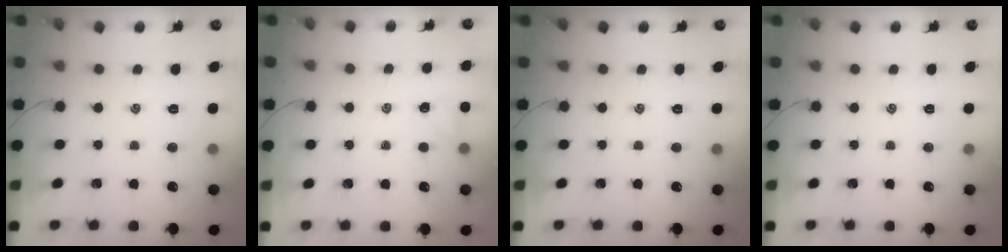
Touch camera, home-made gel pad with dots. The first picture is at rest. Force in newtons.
{"total": 2.4, "press": 2.3, "slide": 0.9}
{"total": 0.0}
{"total": 0.0}